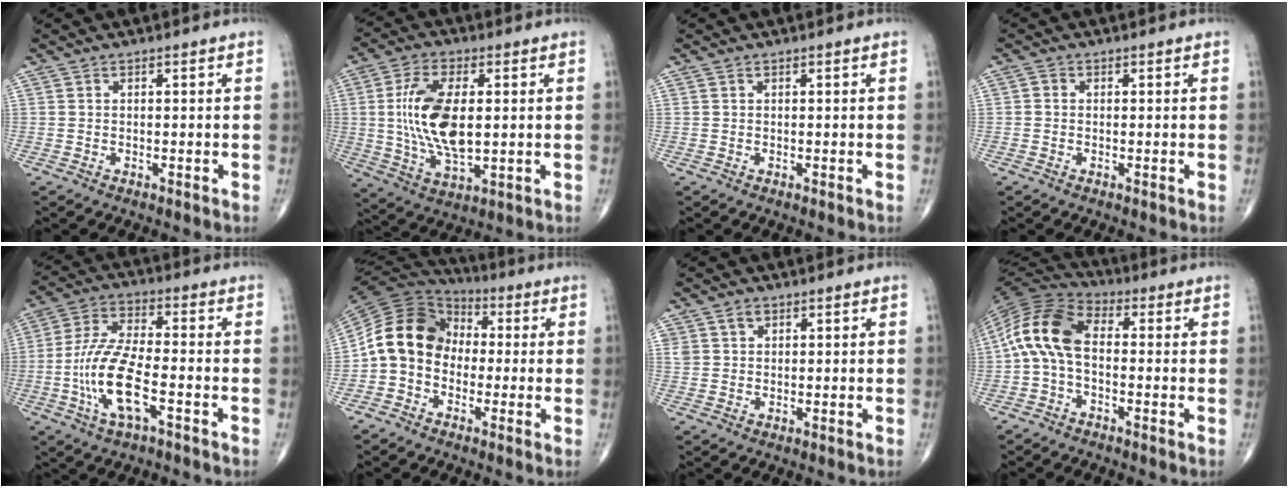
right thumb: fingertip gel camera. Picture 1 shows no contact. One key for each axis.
{"total": 14.7, "fx": 1.2, "fy": 7.1, "fz": 12.8, "tx": -0.249, "ty": -0.010, "tz": 0.027}
{"total": 0.0}
{"total": 0.9, "fx": -0.1, "fy": 0.8, "fz": 0.4, "tx": -0.003, "ty": 0.002, "tz": -0.005}
{"total": 13.2, "fx": -4.0, "fy": 4.6, "fz": 11.7, "tx": -0.247, "ty": 0.022, "tz": -0.078}
{"total": 12.8, "fx": -0.9, "fy": 10.5, "fz": 7.4, "tx": -0.122, "ty": 0.043, "tz": -0.033}
{"total": 2.7, "fx": 1.4, "fy": 2.0, "fz": 1.1, "tx": -0.008, "ty": -0.006, "tz": 0.027}
{"total": 12.0, "fx": -0.2, "fy": 7.0, "fz": 9.8, "tx": -0.192, "ty": 0.031, "tz": -0.021}